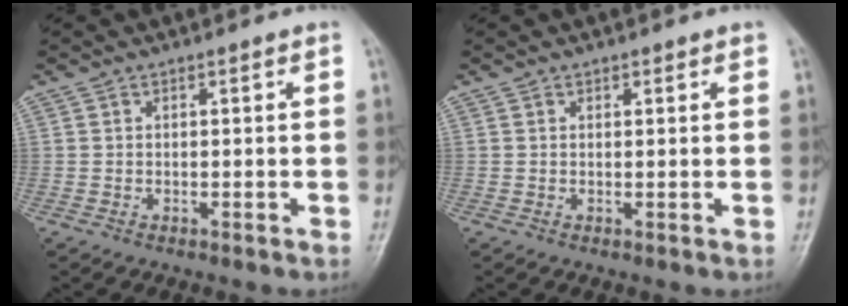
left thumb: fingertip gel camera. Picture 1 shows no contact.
{"total": 0.9, "force": [0.6, 0.5, 0.5], "torque": [0.001, -0.003, 0.005]}